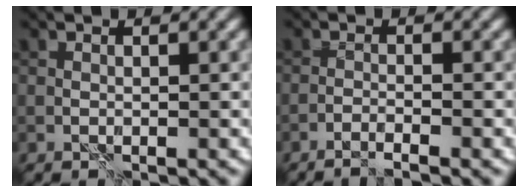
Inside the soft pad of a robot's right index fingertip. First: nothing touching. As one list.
[{"total": 2.1, "force": [-1.6, 0.2, 1.3], "torque": [-0.026, 0.002, -0.037]}]